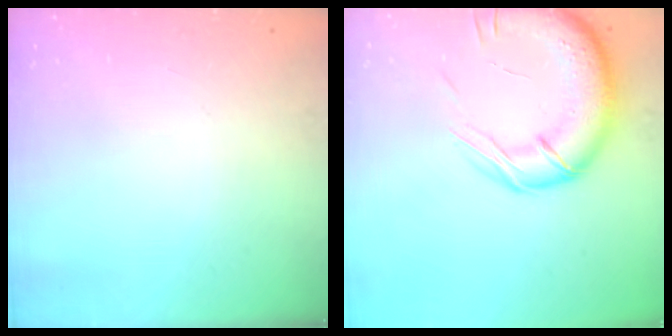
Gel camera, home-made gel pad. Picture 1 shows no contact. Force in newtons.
{"total": 18.4, "press": 18.0, "slide": 3.7}